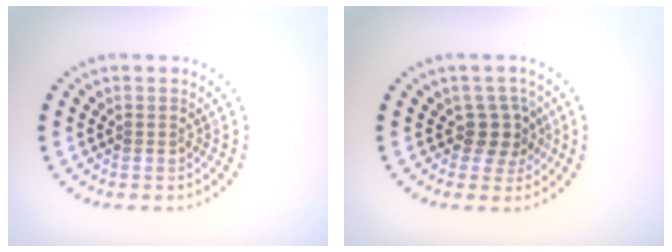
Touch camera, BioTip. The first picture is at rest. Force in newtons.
{"total": 2.4, "press": 1.9, "slide": 1.5}